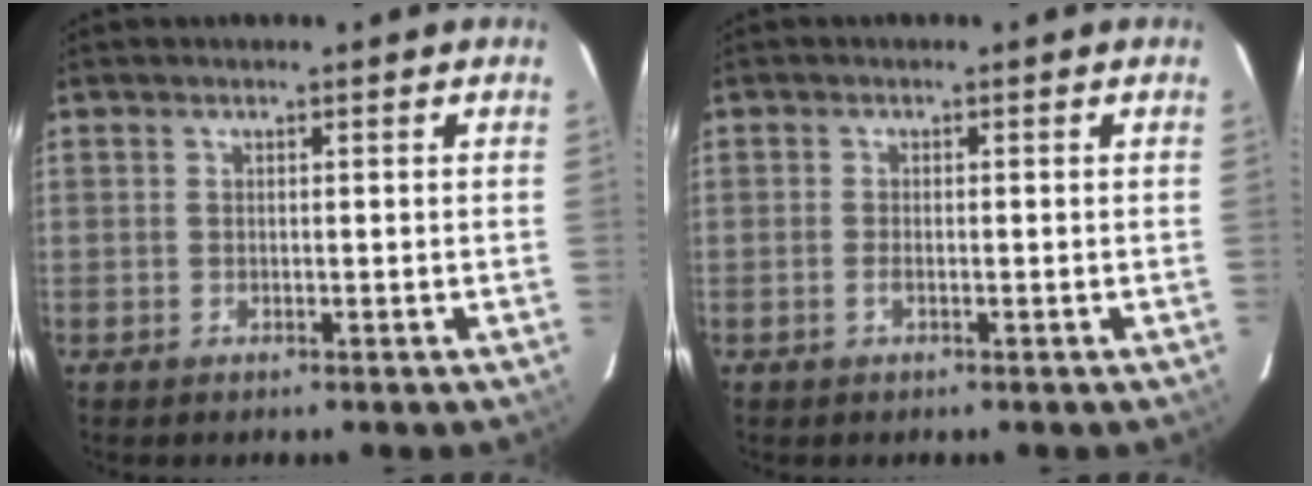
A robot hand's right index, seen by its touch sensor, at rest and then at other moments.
{"total": 1.1, "force": [-0.5, 0.4, 1.0], "torque": [-0.021, -0.001, -0.010]}